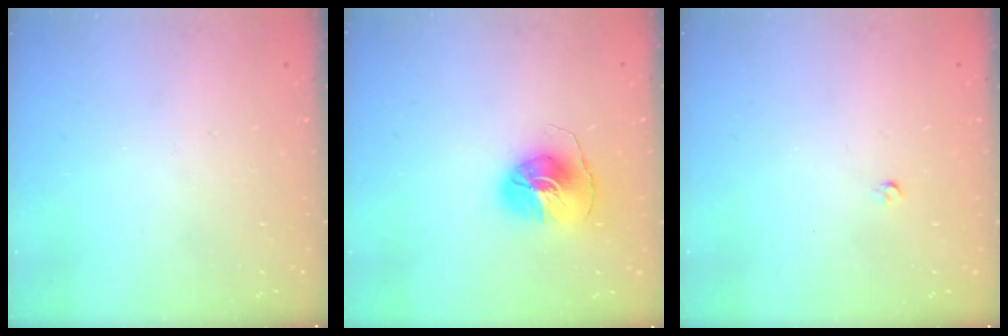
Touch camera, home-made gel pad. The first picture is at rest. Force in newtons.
{"total": 8.5, "press": 8.5, "slide": 0.2}
{"total": 2.6, "press": 2.5, "slide": 0.4}